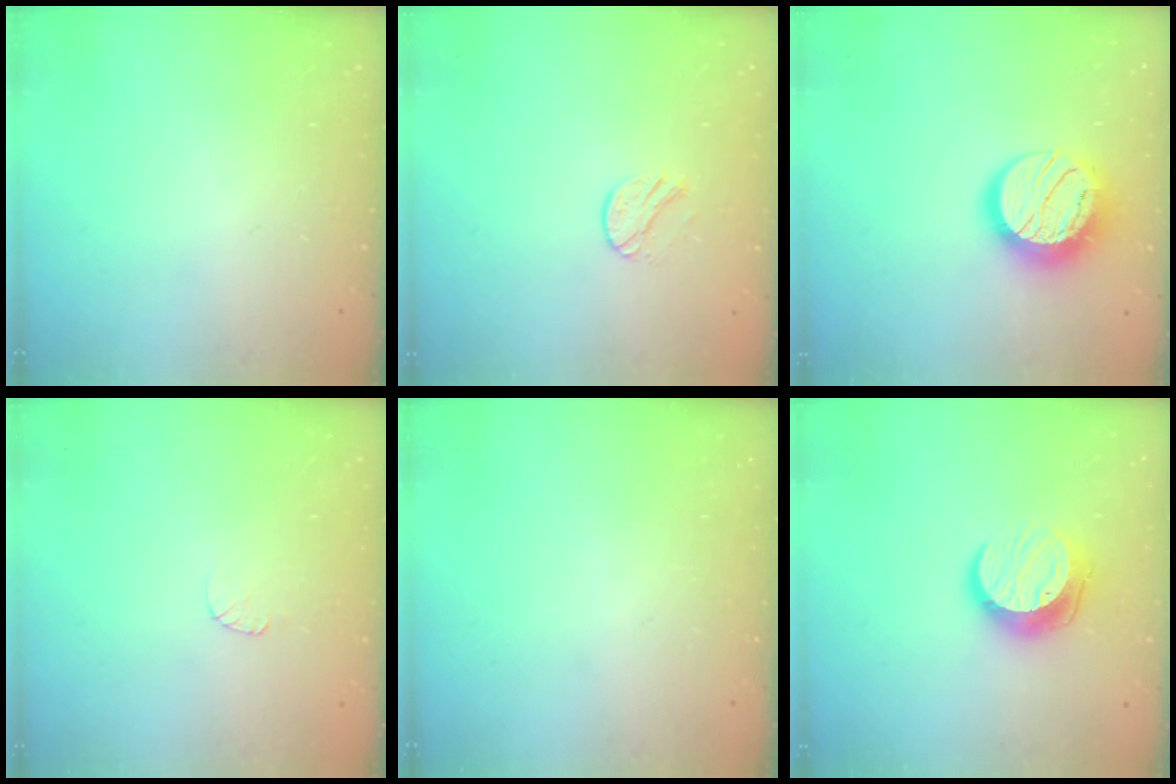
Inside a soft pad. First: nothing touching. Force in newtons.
{"total": 7.2, "press": 7.1, "slide": 0.5}
{"total": 16.6, "press": 16.5, "slide": 1.1}
{"total": 4.0, "press": 3.9, "slide": 0.5}
{"total": 0.0}
{"total": 11.3, "press": 11.3, "slide": 0.3}